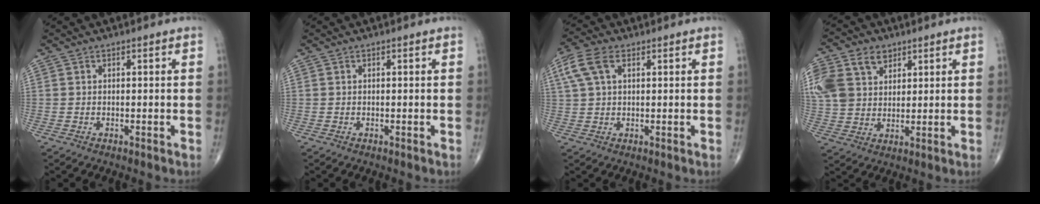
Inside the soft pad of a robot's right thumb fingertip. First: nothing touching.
{"total": 0.0}
{"total": 6.6, "force": [2.6, 3.5, 4.9], "torque": [-0.117, 0.016, 0.053]}
{"total": 17.3, "force": [7.1, 12.8, 9.2], "torque": [-0.230, 0.025, 0.144]}